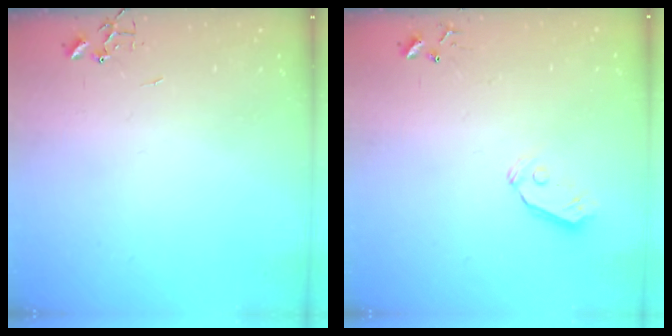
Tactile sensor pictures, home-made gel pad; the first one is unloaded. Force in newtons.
{"total": 4.4, "press": 4.3, "slide": 0.5}